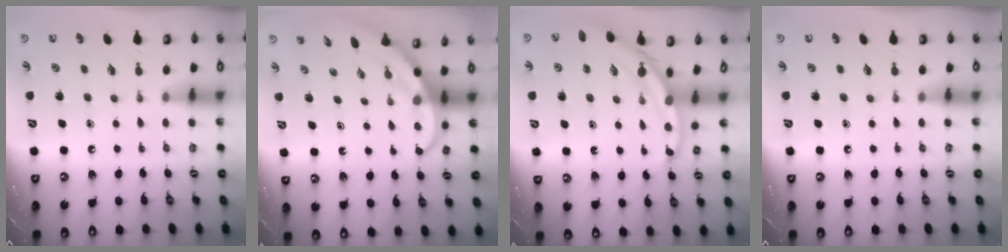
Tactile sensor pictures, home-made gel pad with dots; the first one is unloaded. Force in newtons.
{"total": 3.7, "press": 3.7, "slide": 0.3}
{"total": 5.3, "press": 5.2, "slide": 0.5}
{"total": 0.0}